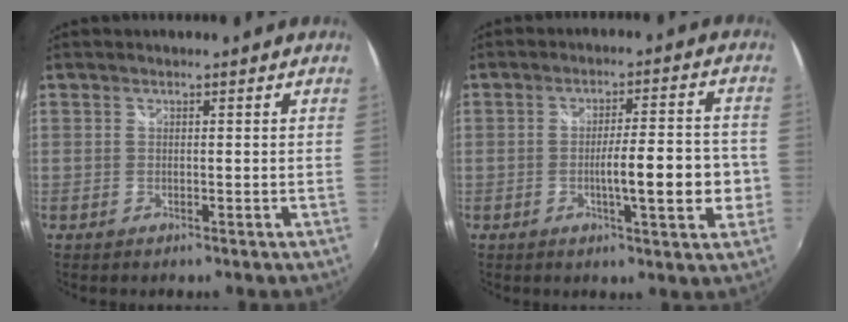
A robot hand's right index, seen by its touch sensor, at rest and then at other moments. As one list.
[{"total": 10.0, "force": [-2.4, 1.8, 9.5], "torque": [-0.151, -0.006, -0.031]}]